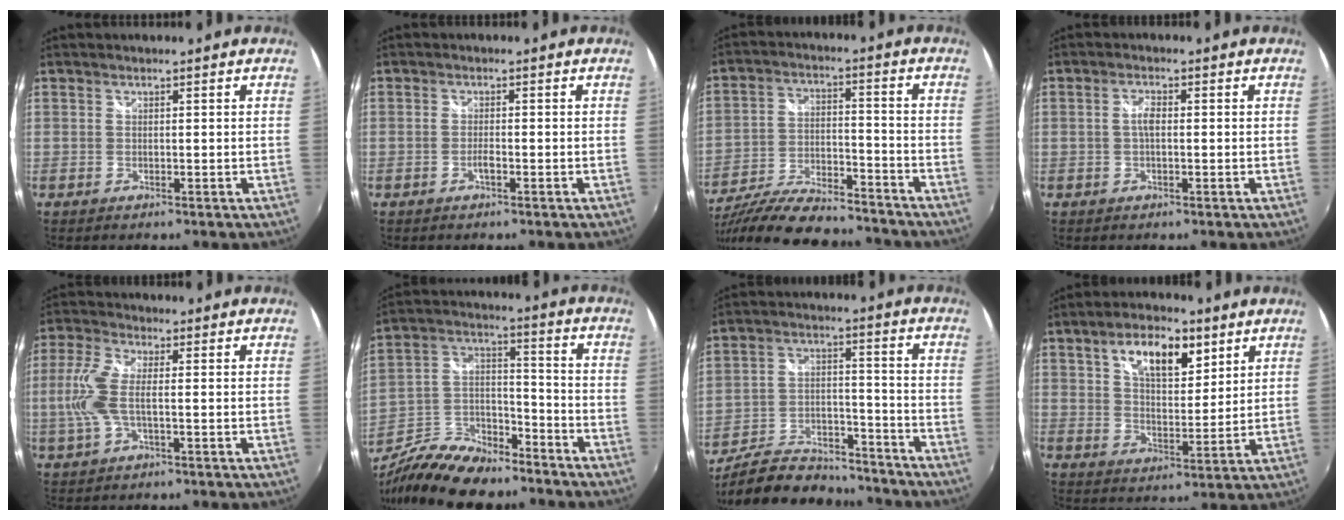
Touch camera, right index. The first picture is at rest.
{"total": 1.5, "force": [-0.7, 0.3, 1.3], "torque": [-0.028, -0.001, -0.014]}
{"total": 22.7, "force": [-19.2, 5.5, 10.6], "torque": [-0.208, -0.037, -0.301]}
{"total": 2.1, "force": [-0.1, 0.9, 2.0], "torque": [-0.039, 0.004, -0.004]}
{"total": 8.4, "force": [-0.5, 2.9, 7.8], "torque": [-0.179, 0.003, -0.011]}
{"total": 19.5, "force": [-15.0, 7.8, 9.9], "torque": [-0.214, -0.001, -0.256]}
{"total": 19.8, "force": [-16.7, 7.3, 7.6], "torque": [-0.155, 0.013, -0.245]}
{"total": 10.7, "force": [5.6, 4.9, 7.7], "torque": [-0.129, 0.011, 0.094]}